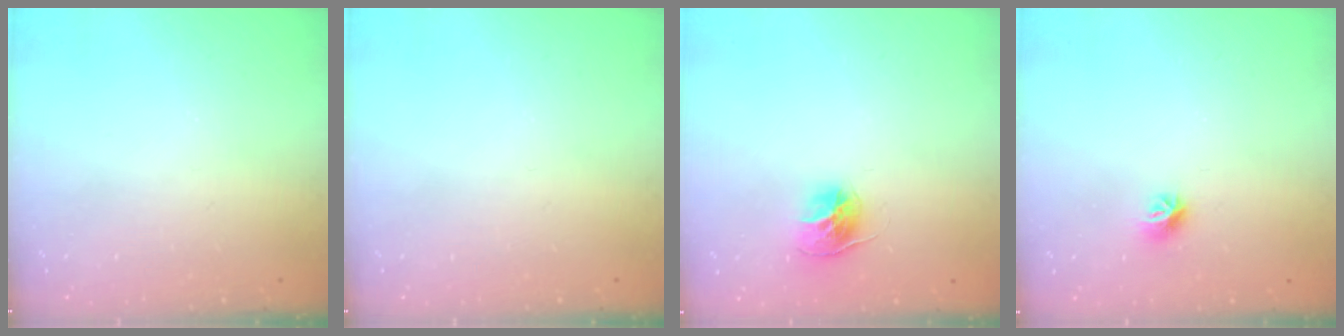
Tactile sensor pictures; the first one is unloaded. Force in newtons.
{"total": 0.0}
{"total": 11.1, "press": 11.1, "slide": 0.9}
{"total": 7.4, "press": 7.4, "slide": 0.7}